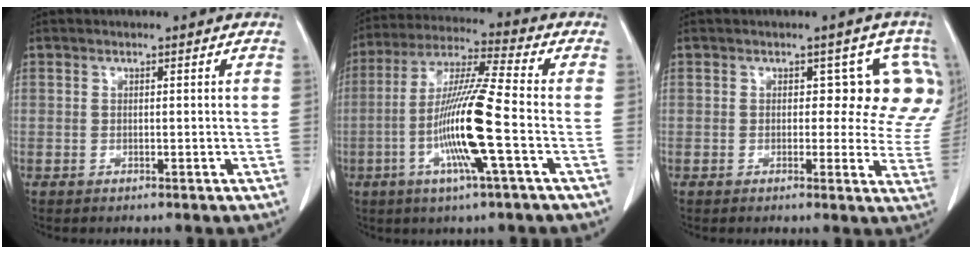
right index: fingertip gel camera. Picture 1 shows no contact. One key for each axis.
{"total": 13.6, "fx": -3.5, "fy": -0.4, "fz": 13.2, "tx": -0.264, "ty": -0.007, "tz": -0.075}
{"total": 7.2, "fx": 2.5, "fy": 4.4, "fz": 5.1, "tx": -0.029, "ty": 0.006, "tz": 0.011}